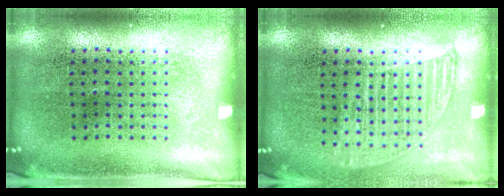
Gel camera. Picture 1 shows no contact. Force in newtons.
{"total": 1.3, "press": 1.1, "slide": 0.6}